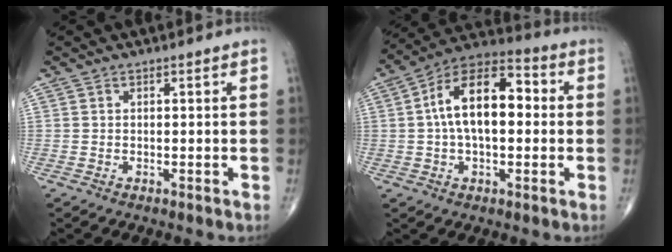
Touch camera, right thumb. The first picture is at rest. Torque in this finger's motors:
{"motor_torque": [2.00, 2.66, 1.21, 0.14, 0.17]}